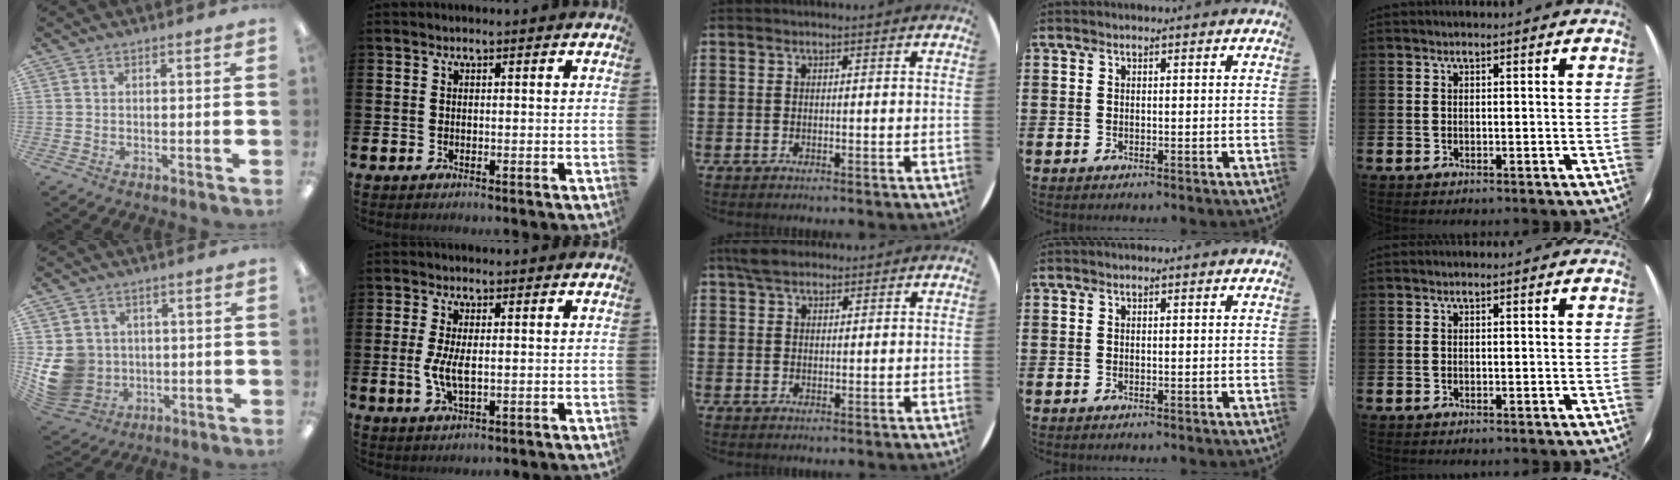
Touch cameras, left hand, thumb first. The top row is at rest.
{"thumb": {"total": 11.0, "force": [0.0, 10.2, 4.1], "torque": [-0.106, 0.003, 0.010]}, "index": {"total": 3.9, "force": [0.1, 1.5, 3.6], "torque": [-0.072, 0.001, -0.003]}, "middle": {"total": 3.3, "force": [2.7, 1.5, 1.2], "torque": [-0.022, 0.003, 0.051]}}